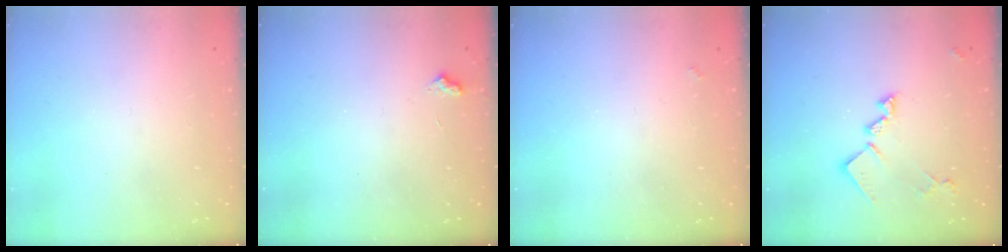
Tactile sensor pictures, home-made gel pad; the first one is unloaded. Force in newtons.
{"total": 3.2, "press": 3.2, "slide": 0.6}
{"total": 1.3, "press": 1.3, "slide": 0.4}
{"total": 13.5, "press": 13.5, "slide": 0.6}